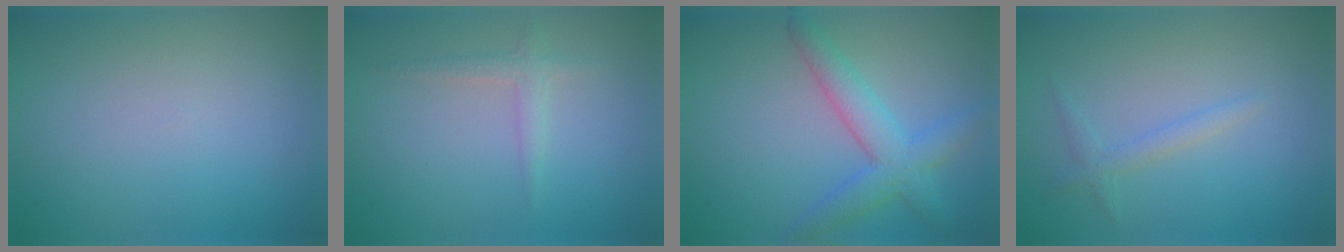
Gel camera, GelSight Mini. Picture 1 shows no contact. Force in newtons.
{"total": 1.5, "press": 1.5, "slide": 0.0}
{"total": 2.9, "press": 2.9, "slide": 0.2}
{"total": 1.3, "press": 1.3, "slide": 0.1}